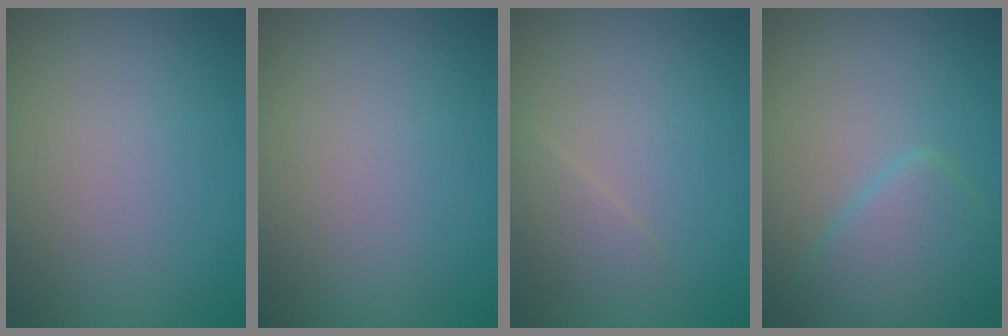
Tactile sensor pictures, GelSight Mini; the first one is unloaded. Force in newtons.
{"total": 0.0}
{"total": 1.3, "press": 1.3, "slide": 0.1}
{"total": 5.1, "press": 5.0, "slide": 0.3}